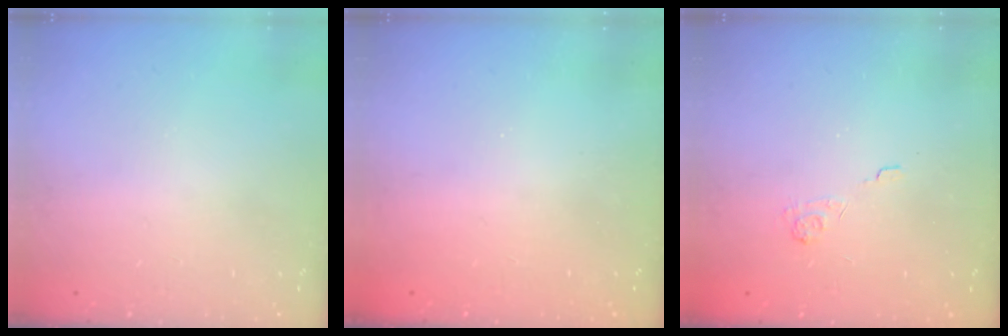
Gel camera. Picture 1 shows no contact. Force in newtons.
{"total": 2.3, "press": 2.2, "slide": 0.8}
{"total": 2.1, "press": 1.5, "slide": 1.4}